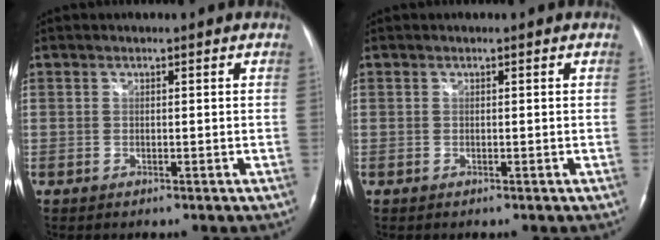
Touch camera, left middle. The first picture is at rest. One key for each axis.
{"total": 0.0}